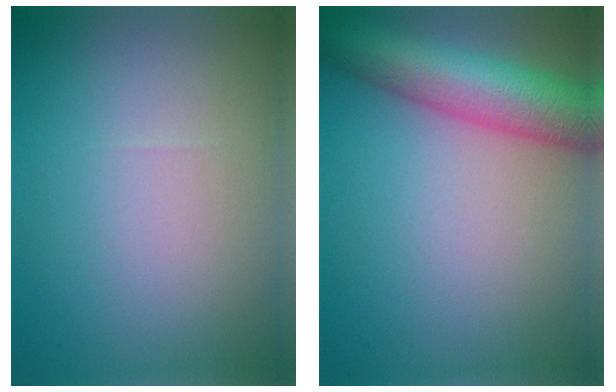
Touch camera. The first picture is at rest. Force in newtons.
{"total": 8.7, "press": 8.7, "slide": 0.3}